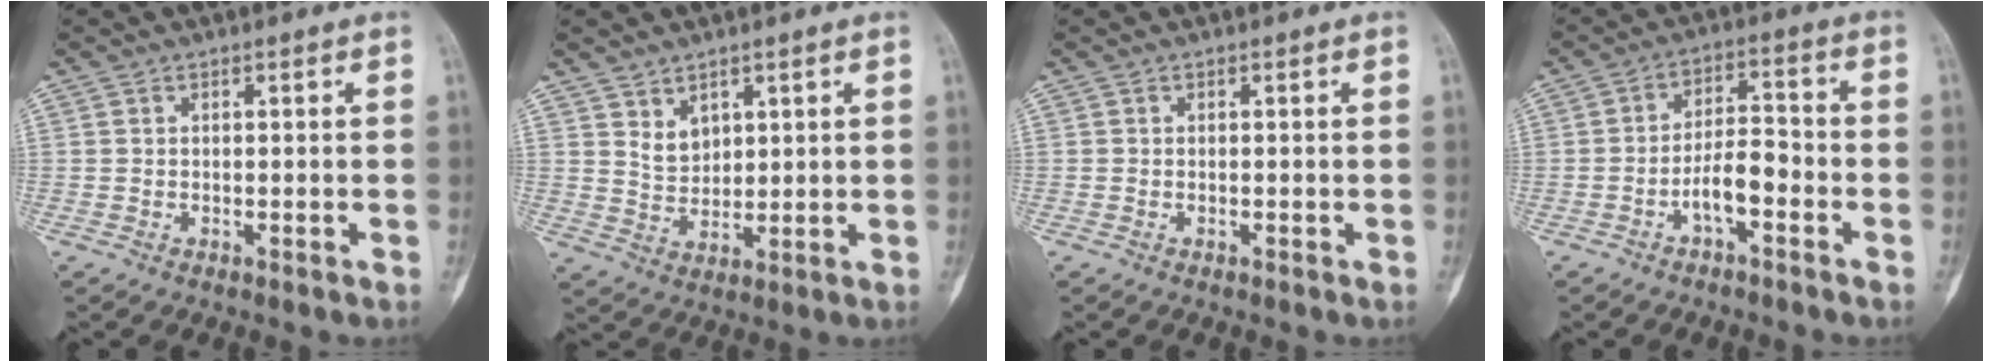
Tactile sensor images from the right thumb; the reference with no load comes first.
{"total": 4.4, "force": [2.4, 3.1, 2.0], "torque": [-0.019, -0.024, 0.055]}
{"total": 0.0}
{"total": 6.8, "force": [-2.9, 2.8, 5.5], "torque": [-0.090, 0.036, -0.052]}